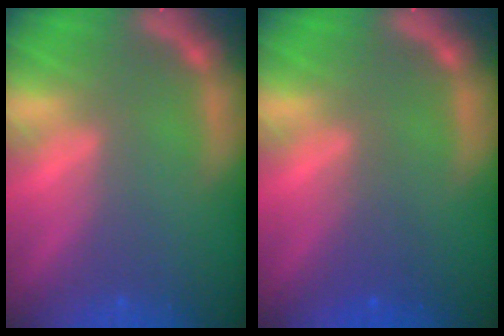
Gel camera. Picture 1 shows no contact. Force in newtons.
{"total": 2.0}